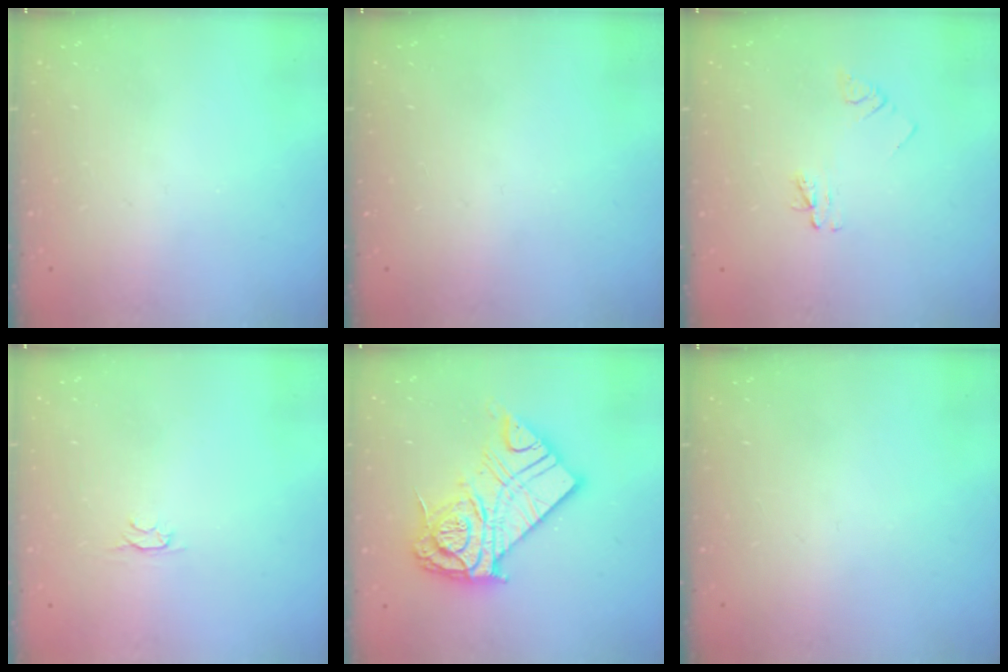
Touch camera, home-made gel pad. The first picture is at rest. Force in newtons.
{"total": 0.0}
{"total": 3.2, "press": 3.2, "slide": 0.4}
{"total": 2.4, "press": 2.3, "slide": 0.5}
{"total": 20.3, "press": 20.1, "slide": 2.2}
{"total": 0.0}